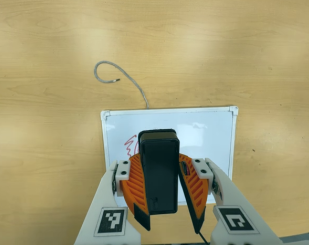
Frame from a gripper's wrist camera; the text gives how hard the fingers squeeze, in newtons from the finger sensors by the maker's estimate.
{"total": 10.4, "left": 10.2, "right": 10.5}